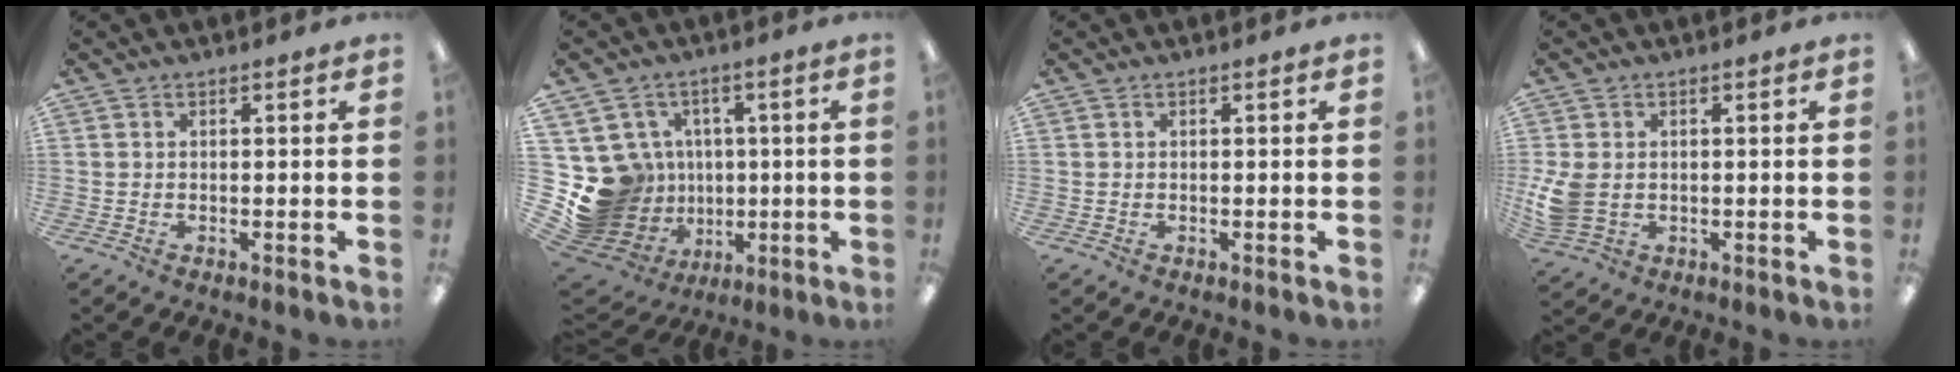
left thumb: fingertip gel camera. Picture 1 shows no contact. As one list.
[{"total": 16.1, "force": [-0.9, 15.2, 5.3], "torque": [-0.133, -0.010, 0.022]}, {"total": 0.0}, {"total": 6.5, "force": [-0.1, 5.1, 4.0], "torque": [-0.089, 0.002, -0.001]}]